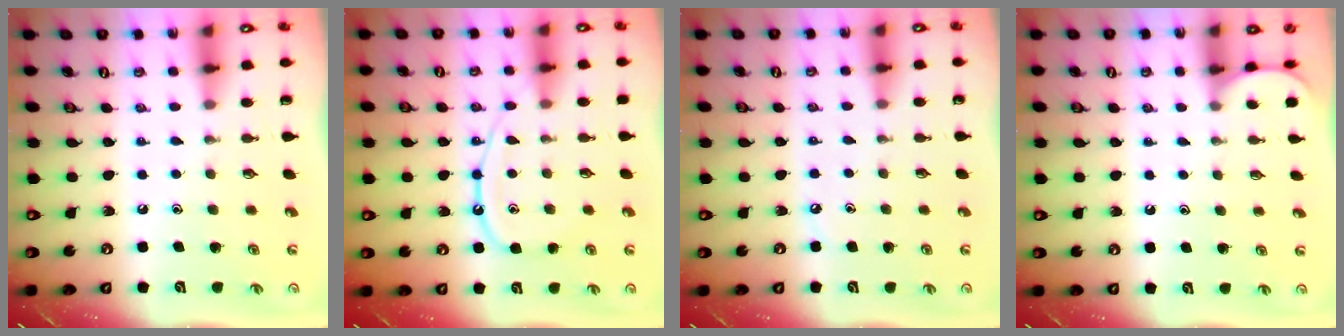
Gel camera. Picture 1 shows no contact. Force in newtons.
{"total": 11.8, "press": 11.8, "slide": 1.1}
{"total": 2.4, "press": 2.4, "slide": 0.3}
{"total": 1.1, "press": 1.1, "slide": 0.1}